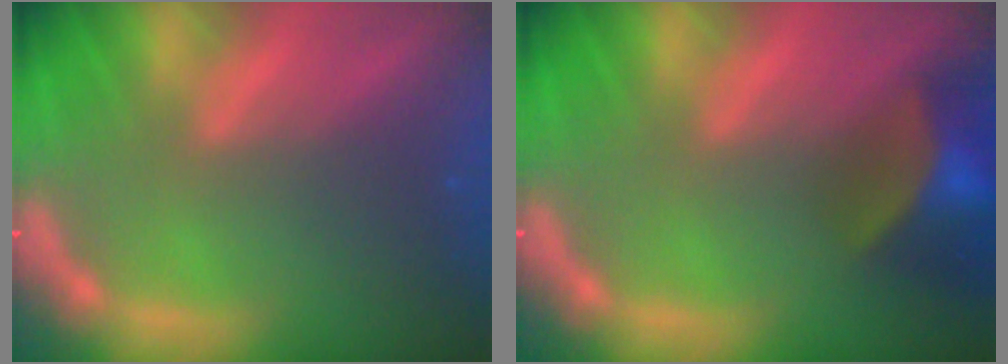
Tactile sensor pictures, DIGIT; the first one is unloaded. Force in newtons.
{"total": 9.0}